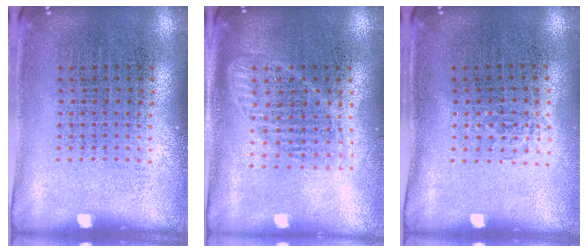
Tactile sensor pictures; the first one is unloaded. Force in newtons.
{"total": 1.8, "press": 1.5, "slide": 0.9}
{"total": 0.6, "press": 0.5, "slide": 0.3}